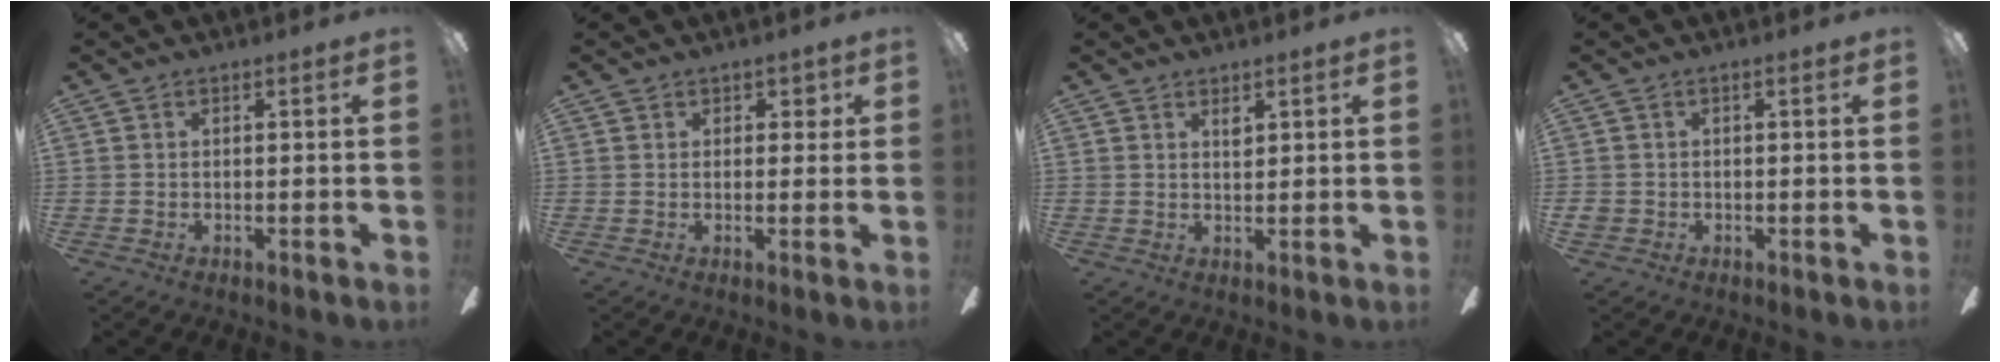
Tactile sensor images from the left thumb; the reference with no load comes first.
{"total": 2.3, "force": [1.3, 1.8, 0.6], "torque": [0.002, 0.000, 0.020]}
{"total": 2.0, "force": [1.6, 0.9, 0.9], "torque": [-0.011, -0.005, 0.029]}
{"total": 1.6, "force": [-0.5, 1.3, 0.7], "torque": [-0.011, 0.002, -0.009]}